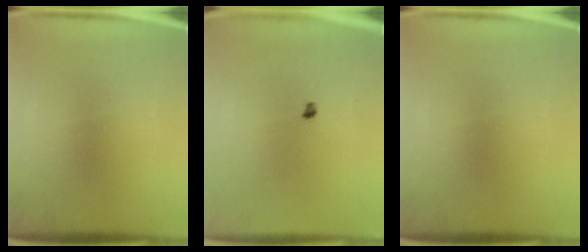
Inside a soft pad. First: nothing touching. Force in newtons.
{"total": 1.1}
{"total": 0.0}